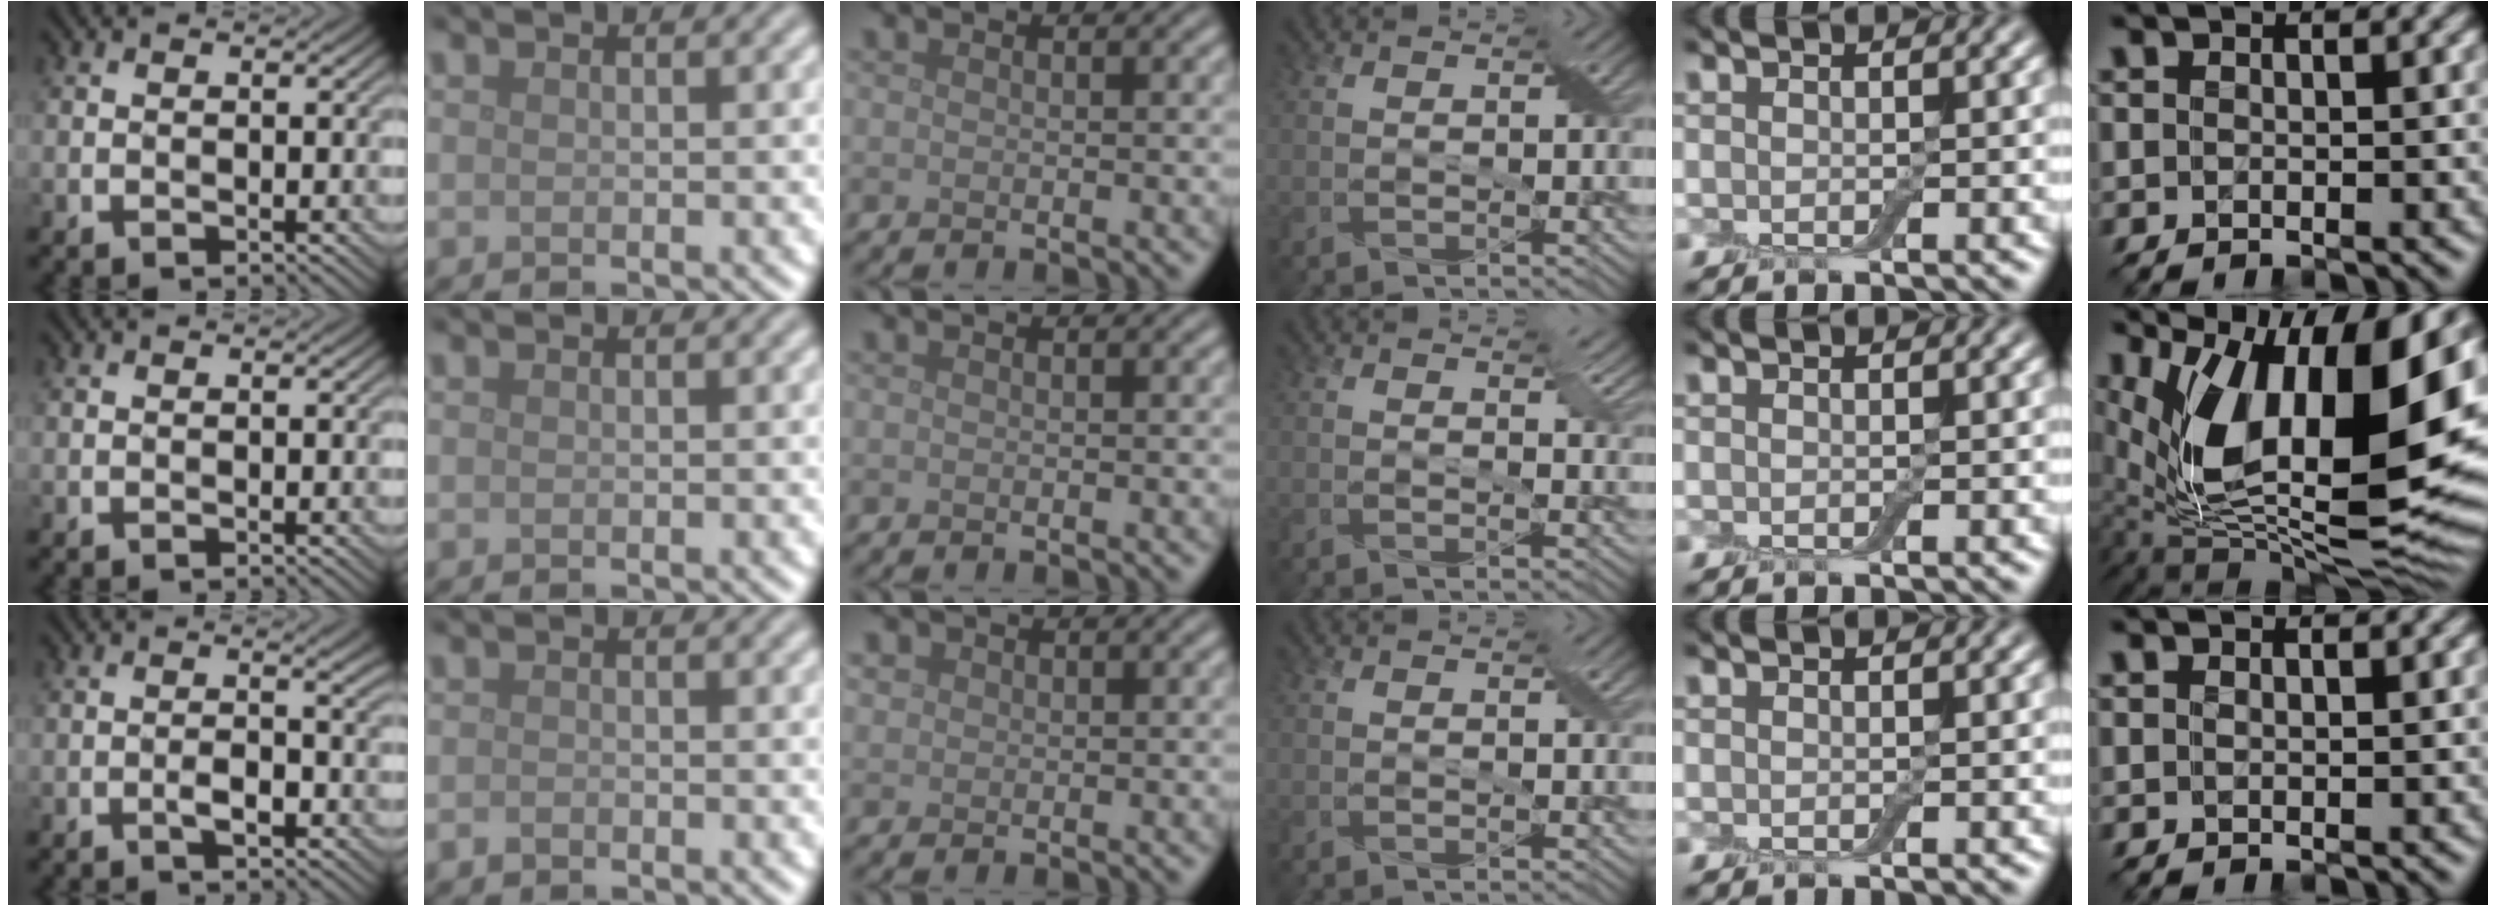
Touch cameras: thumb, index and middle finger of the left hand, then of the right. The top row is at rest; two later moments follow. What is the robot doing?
{"motion": "peel", "object": "adhesive wrap"}